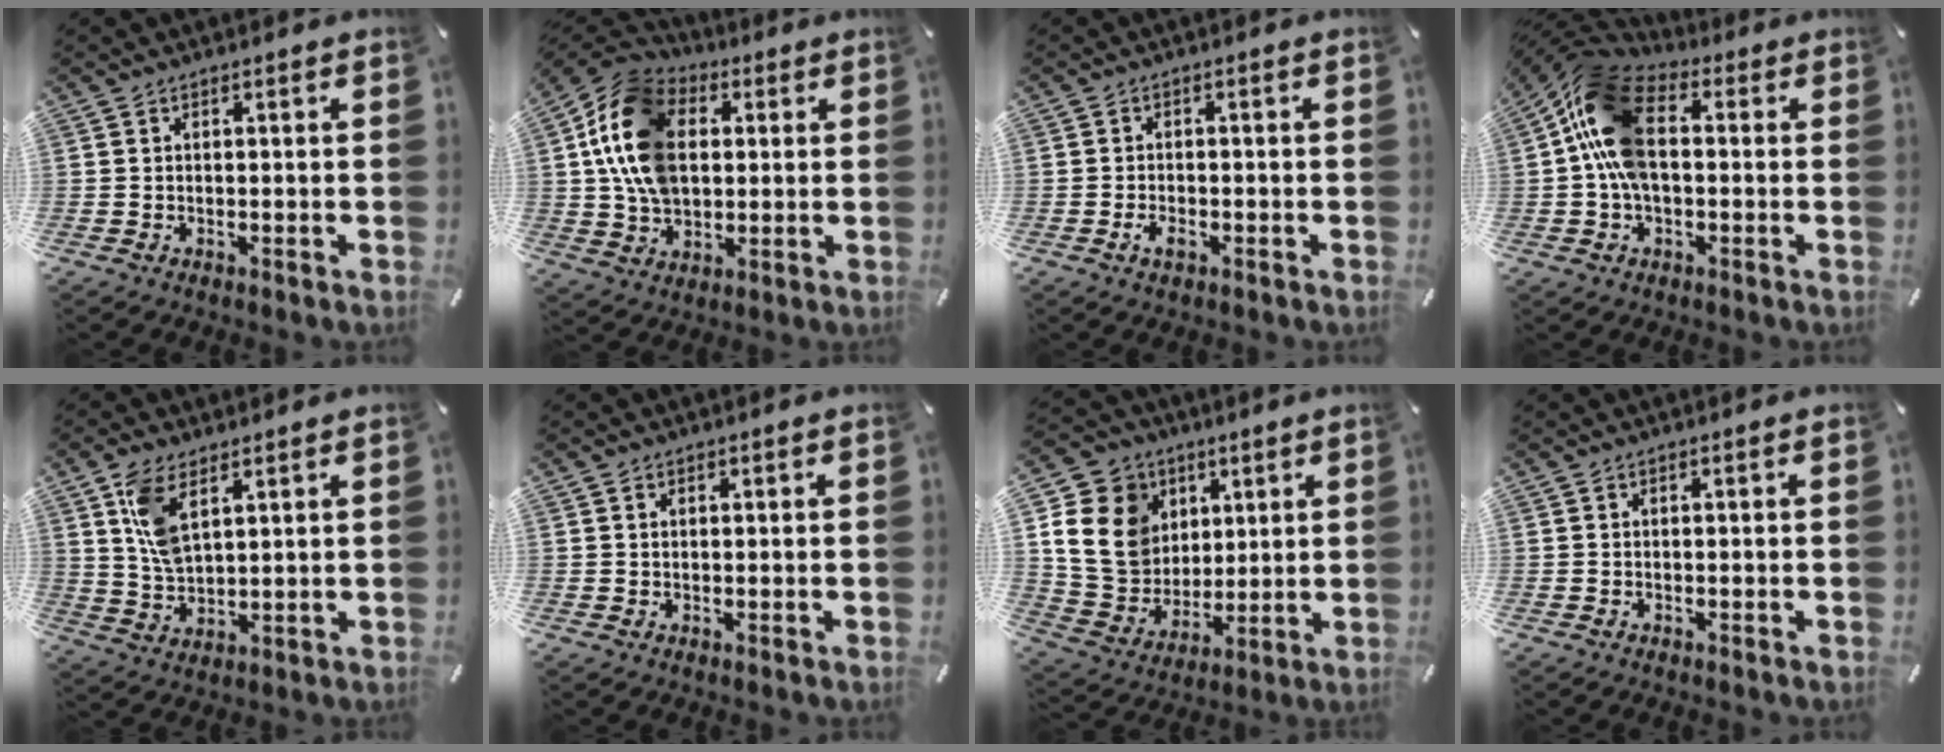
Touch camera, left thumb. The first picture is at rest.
{"total": 16.6, "force": [2.2, 12.5, 10.6], "torque": [-0.237, 0.008, 0.037]}
{"total": 2.5, "force": [-1.3, 1.2, 1.7], "torque": [-0.037, 0.003, -0.026]}
{"total": 14.7, "force": [0.5, 9.3, 11.3], "torque": [-0.246, 0.009, 0.011]}
{"total": 8.5, "force": [4.5, 4.2, 5.9], "torque": [-0.140, -0.013, 0.081]}
{"total": 0.7, "force": [0.2, 0.6, 0.3], "torque": [-0.006, 0.004, 0.004]}
{"total": 16.9, "force": [3.6, 15.0, 6.8], "torque": [-0.142, -0.010, 0.071]}
{"total": 0.0}